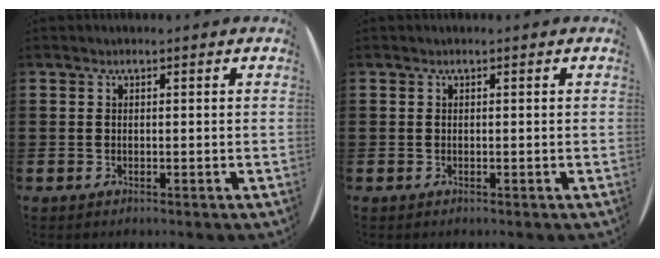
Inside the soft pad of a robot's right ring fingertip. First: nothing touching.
{"total": 0.0}